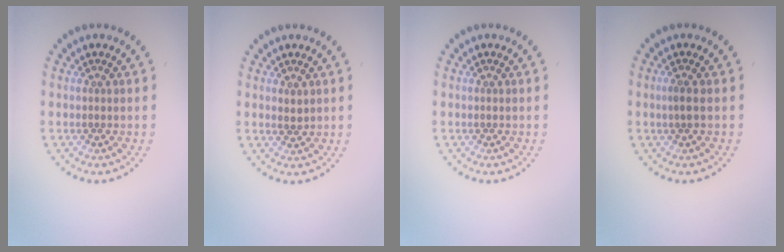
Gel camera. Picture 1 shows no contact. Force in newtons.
{"total": 0.8, "press": 0.8, "slide": 0.3}
{"total": 0.0}
{"total": 1.1, "press": 0.9, "slide": 0.7}